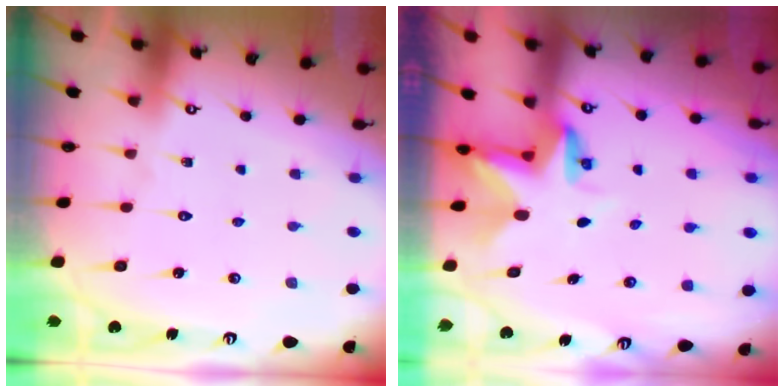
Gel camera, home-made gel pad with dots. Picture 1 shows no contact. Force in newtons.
{"total": 3.2, "press": 3.2, "slide": 0.2}